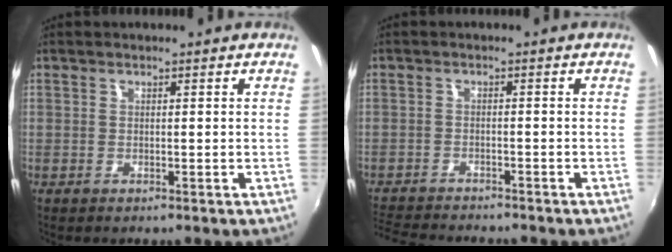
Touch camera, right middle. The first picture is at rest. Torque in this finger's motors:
{"motor_torque": [1.05, -1.09, 0.06, 0.03]}